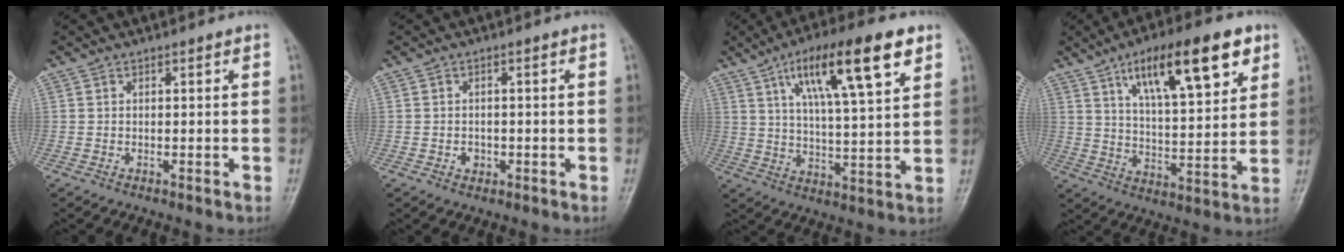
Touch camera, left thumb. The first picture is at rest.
{"total": 1.5, "force": [-0.6, 1.3, 0.5], "torque": [-0.001, 0.004, -0.007]}
{"total": 17.3, "force": [8.6, 4.2, 14.4], "torque": [-0.222, -0.018, 0.144]}
{"total": 18.1, "force": [9.4, 5.9, 14.3], "torque": [-0.197, -0.031, 0.152]}